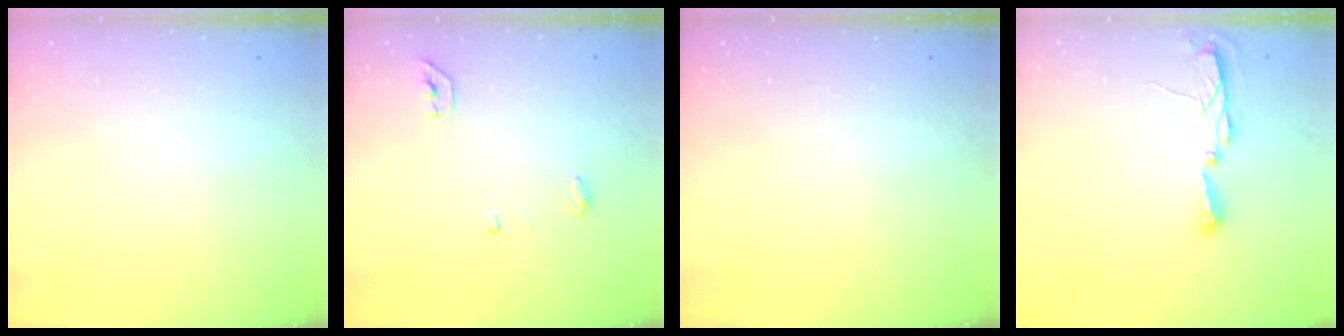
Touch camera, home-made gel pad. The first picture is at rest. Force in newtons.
{"total": 4.3, "press": 4.2, "slide": 1.0}
{"total": 0.0}
{"total": 5.5, "press": 5.5, "slide": 0.6}